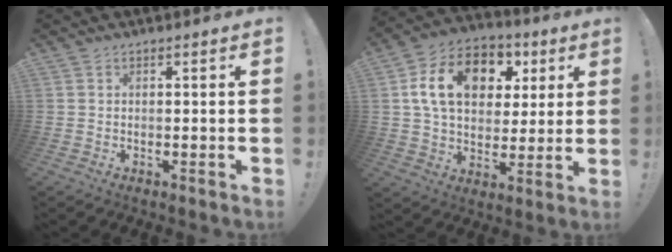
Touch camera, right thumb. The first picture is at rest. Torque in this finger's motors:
{"motor_torque": [0.90, 0.97, 1.18, 0.31, 0.20]}